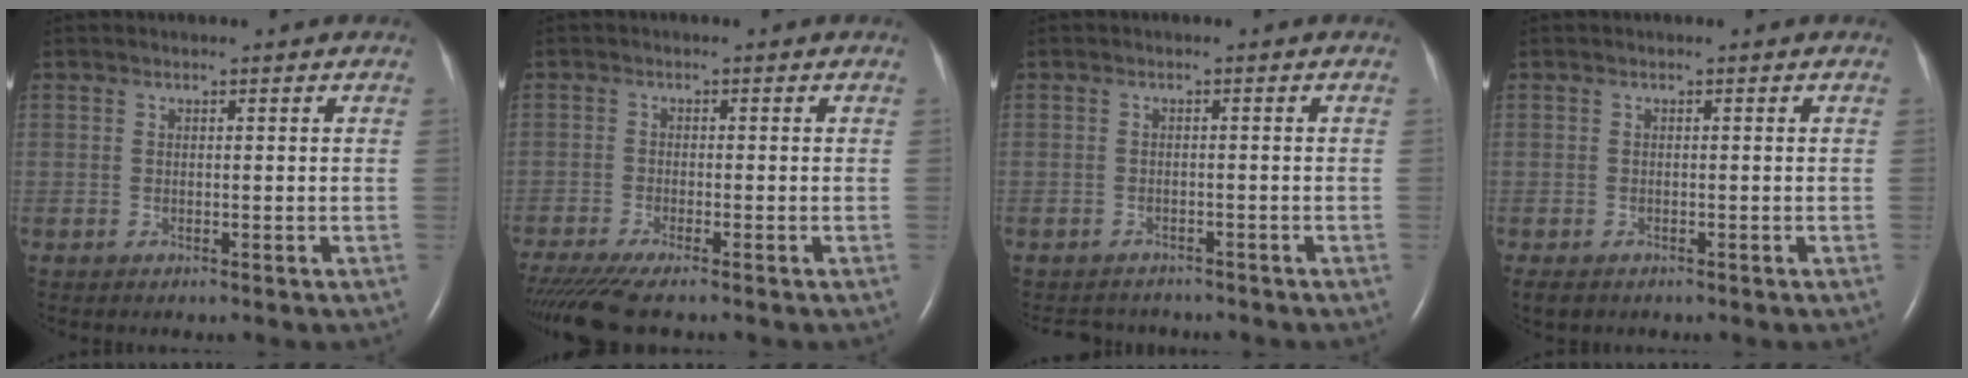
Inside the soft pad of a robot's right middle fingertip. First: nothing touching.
{"total": 8.1, "force": [-6.6, 0.5, 4.6], "torque": [-0.080, -0.023, -0.115]}
{"total": 4.3, "force": [-4.0, 1.5, 0.1], "torque": [-0.003, -0.003, -0.054]}
{"total": 2.4, "force": [-1.7, 1.5, 1.0], "torque": [-0.018, -0.005, -0.022]}